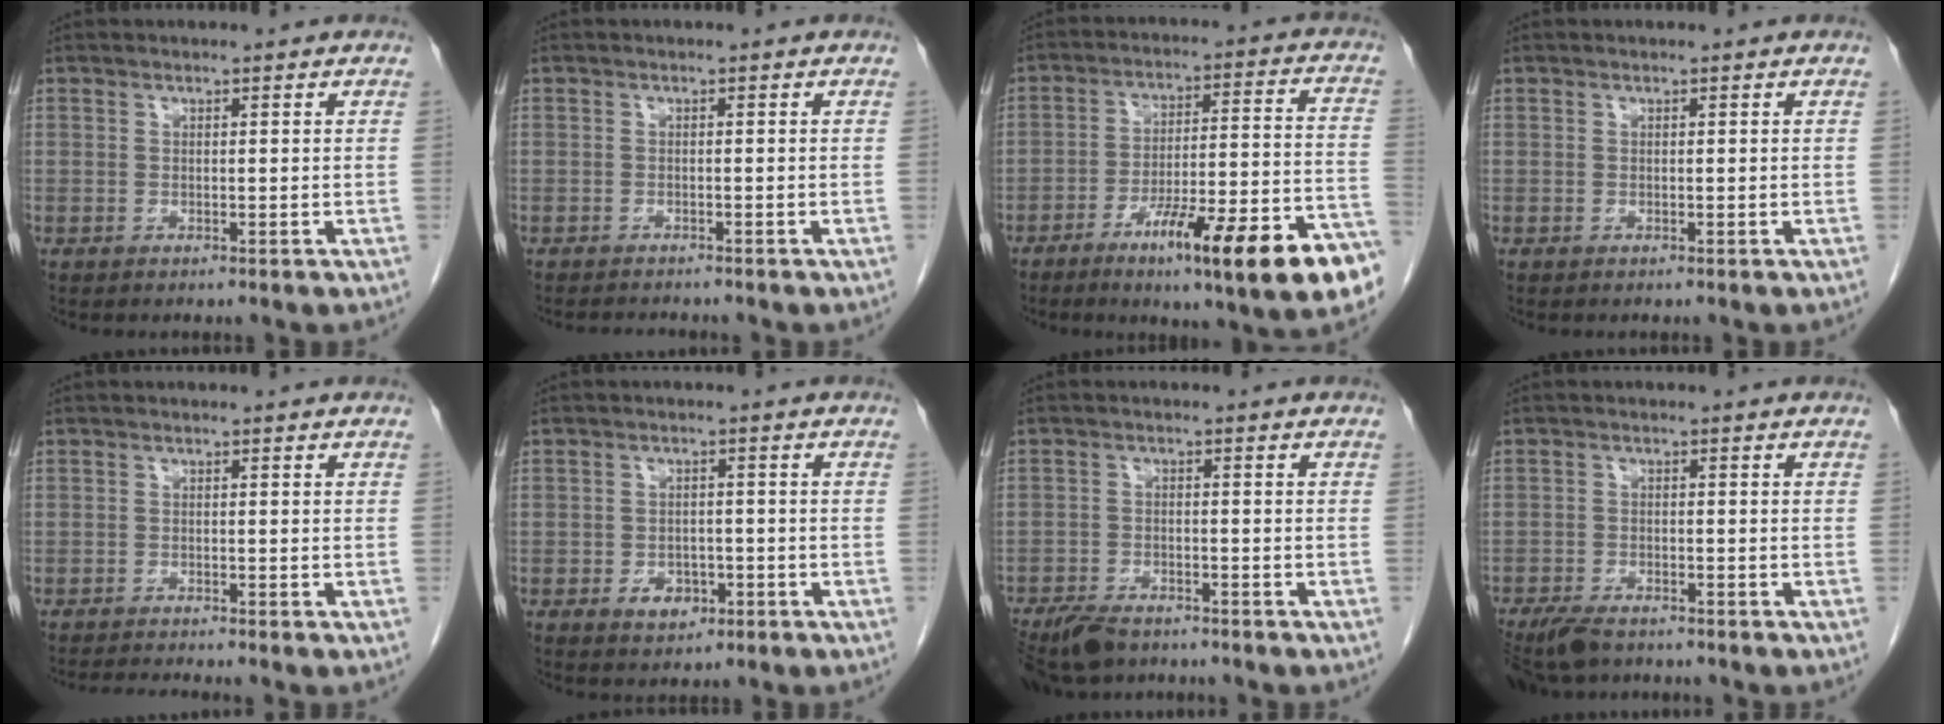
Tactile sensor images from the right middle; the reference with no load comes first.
{"total": 2.2, "force": [-2.2, 0.1, 0.5], "torque": [-0.011, -0.009, -0.030]}
{"total": 19.9, "force": [-11.3, 1.1, 16.4], "torque": [-0.186, -0.003, -0.168]}
{"total": 0.0}
{"total": 3.0, "force": [-2.7, -1.0, 0.7], "torque": [-0.017, -0.016, -0.046]}
{"total": 3.6, "force": [-1.6, 2.5, 2.0], "torque": [-0.030, 0.002, -0.016]}
{"total": 8.2, "force": [-6.7, 3.1, 3.5], "torque": [-0.057, -0.013, -0.112]}
{"total": 7.1, "force": [-5.8, 2.4, 3.3], "torque": [-0.055, -0.012, -0.097]}